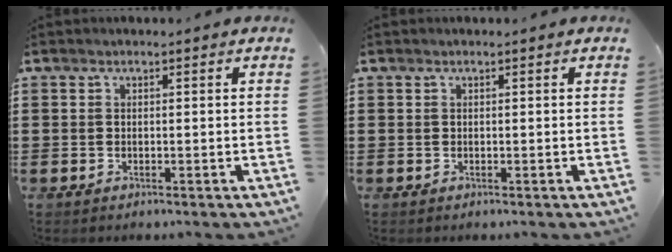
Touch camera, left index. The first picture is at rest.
{"total": 0.0}